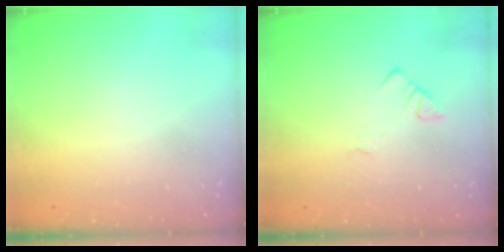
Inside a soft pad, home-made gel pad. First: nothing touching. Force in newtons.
{"total": 2.3, "press": 2.3, "slide": 0.4}